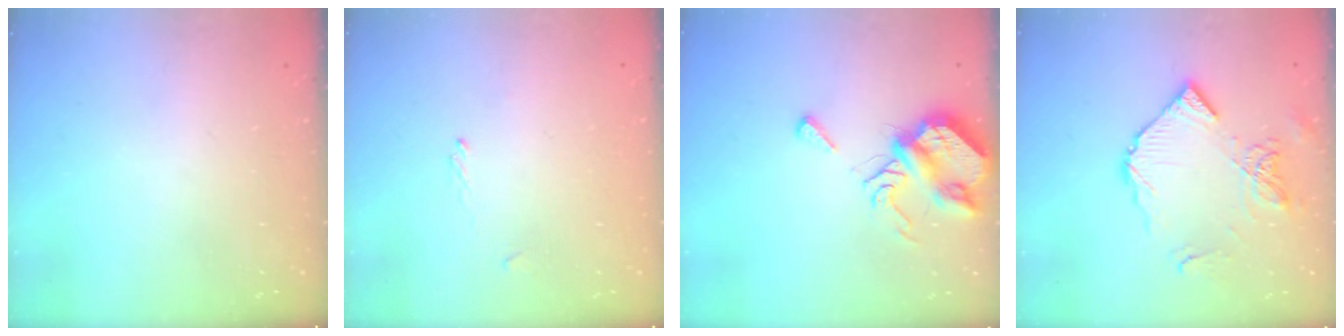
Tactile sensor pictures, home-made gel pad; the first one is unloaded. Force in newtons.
{"total": 1.1, "press": 1.0, "slide": 0.5}
{"total": 8.2, "press": 8.1, "slide": 1.0}
{"total": 12.2, "press": 12.2, "slide": 1.3}